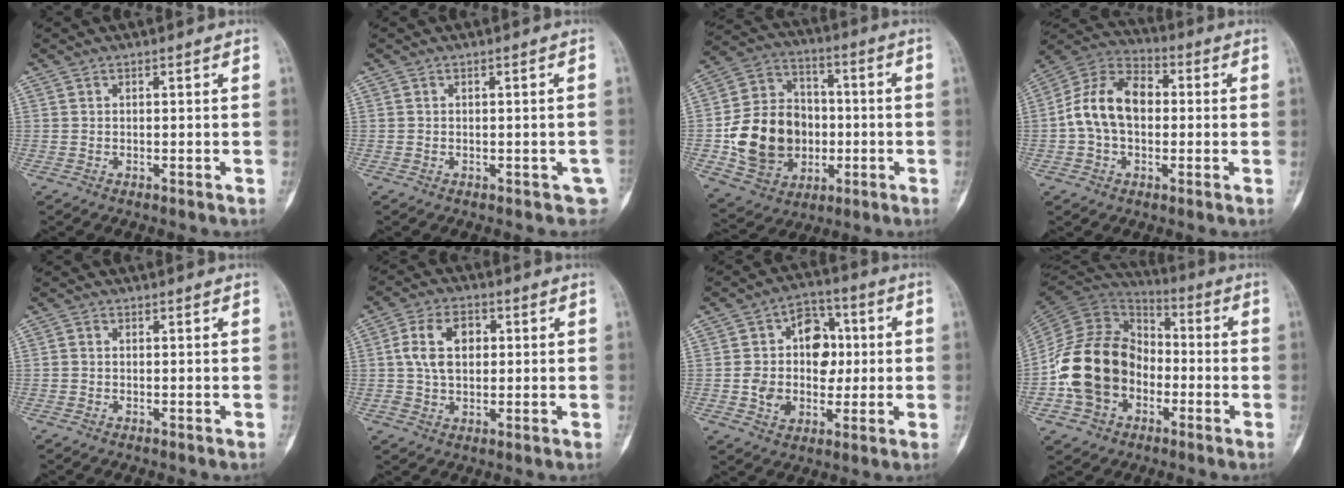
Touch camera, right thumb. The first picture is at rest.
{"total": 2.5, "force": [-0.8, 1.8, 1.5], "torque": [-0.001, 0.005, -0.005]}
{"total": 19.1, "force": [-2.6, 15.5, 10.8], "torque": [-0.158, 0.029, -0.032]}
{"total": 13.4, "force": [0.1, 9.1, 9.8], "torque": [-0.171, 0.037, -0.008]}
{"total": 0.7, "force": [-0.1, 0.6, 0.3], "torque": [-0.005, 0.001, -0.006]}
{"total": 8.6, "force": [1.3, 5.8, 6.3], "torque": [-0.100, 0.011, 0.021]}
{"total": 13.3, "force": [0.6, 10.0, 8.7], "torque": [-0.090, 0.022, 0.011]}
{"total": 20.0, "force": [-4.3, 15.3, 12.1], "torque": [-0.215, 0.051, -0.079]}